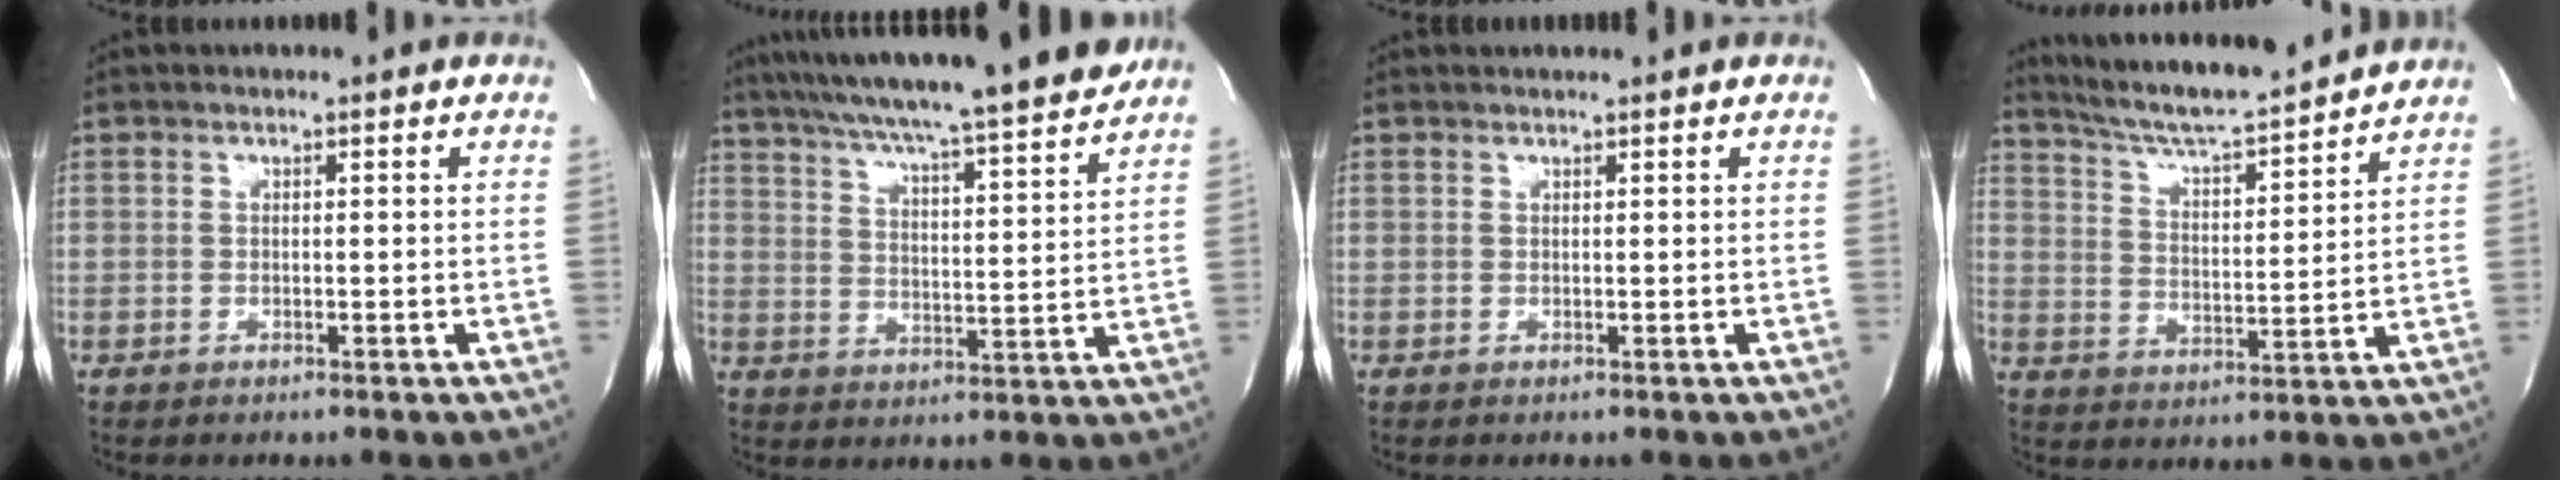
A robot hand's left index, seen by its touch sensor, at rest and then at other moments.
{"total": 21.2, "force": [18.7, -0.4, 10.0], "torque": [-0.171, -0.017, 0.270]}
{"total": 0.9, "force": [0.9, -0.1, 0.1], "torque": [-0.004, 0.008, 0.018]}
{"total": 15.5, "force": [14.2, 0.6, 6.3], "torque": [-0.112, 0.002, 0.225]}